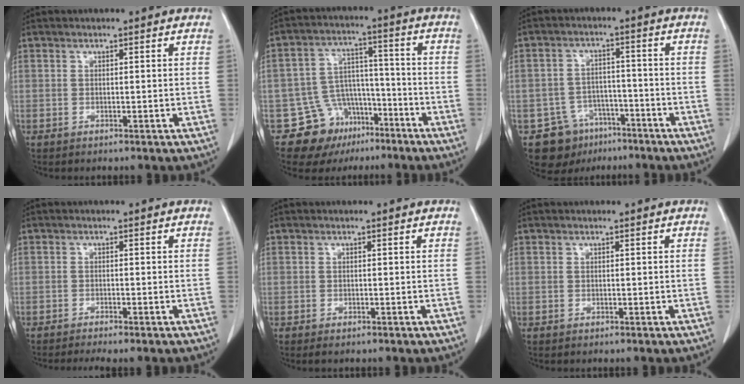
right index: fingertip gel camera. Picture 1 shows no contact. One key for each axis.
{"total": 10.4, "fx": -6.5, "fy": 7.7, "fz": 2.3, "tx": -0.028, "ty": 0.052, "tz": -0.094}
{"total": 9.0, "fx": -5.7, "fy": 6.7, "fz": 1.4, "tx": -0.025, "ty": 0.022, "tz": -0.082}
{"total": 4.3, "fx": -3.7, "fy": 0.0, "fz": 2.2, "tx": -0.025, "ty": -0.007, "tz": -0.054}
{"total": 0.8, "fx": -0.6, "fy": 0.2, "fz": 0.4, "tx": -0.008, "ty": -0.002, "tz": -0.006}
{"total": 0.0}